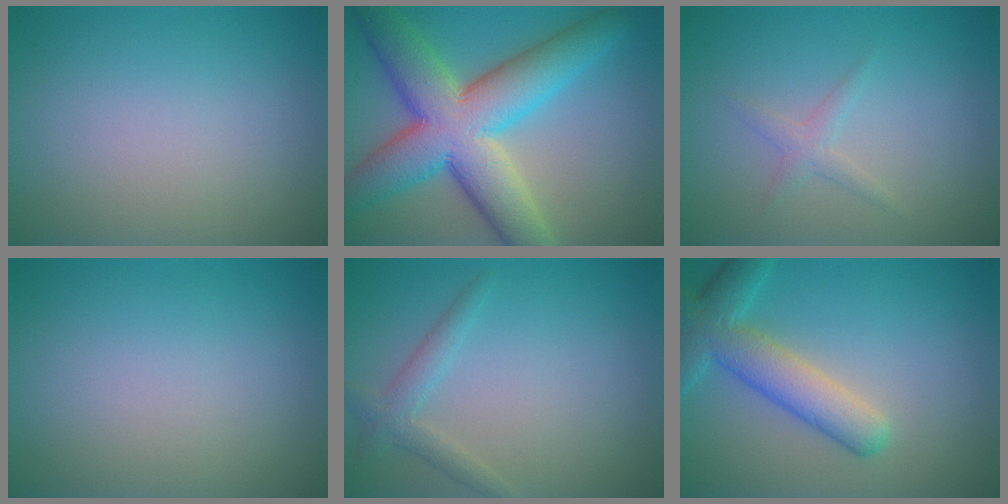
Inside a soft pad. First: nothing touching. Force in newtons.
{"total": 11.6, "press": 11.6, "slide": 0.5}
{"total": 1.3, "press": 1.3, "slide": 0.0}
{"total": 0.0}
{"total": 2.0, "press": 2.0, "slide": 0.1}
{"total": 5.5, "press": 5.5, "slide": 0.3}